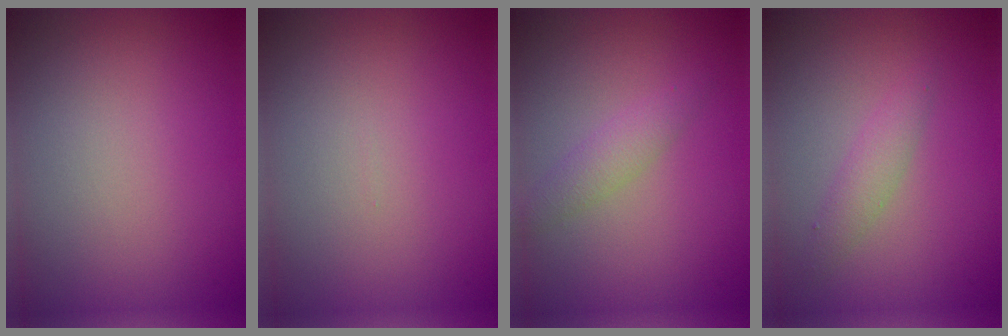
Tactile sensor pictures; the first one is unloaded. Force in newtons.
{"total": 0.0}
{"total": 1.7, "press": 1.7, "slide": 0.1}
{"total": 1.7, "press": 1.7, "slide": 0.1}